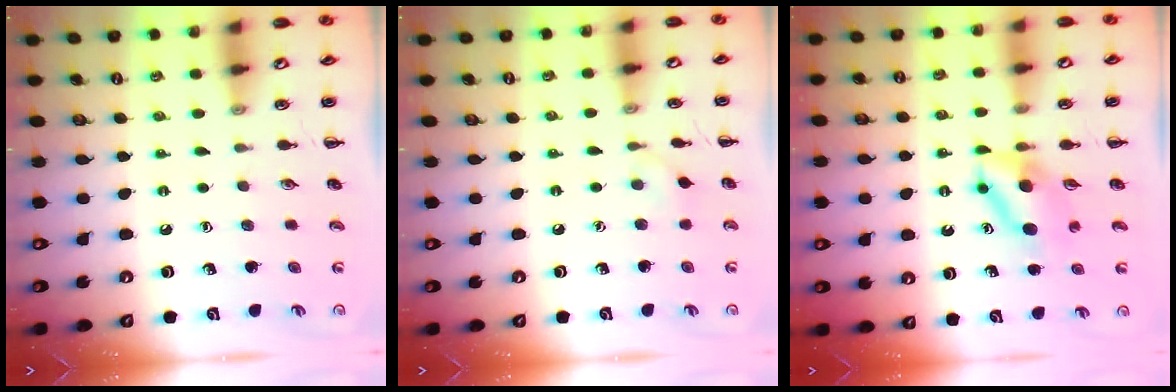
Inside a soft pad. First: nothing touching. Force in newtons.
{"total": 5.1, "press": 4.8, "slide": 1.8}
{"total": 6.1, "press": 6.1, "slide": 0.9}